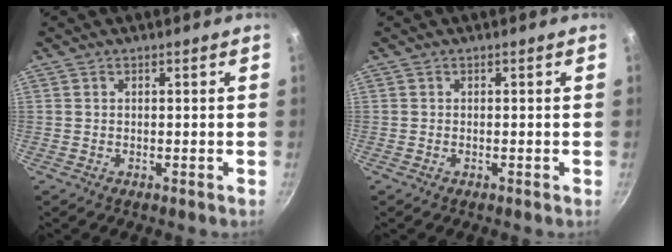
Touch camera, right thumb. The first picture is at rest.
{"total": 0.0}